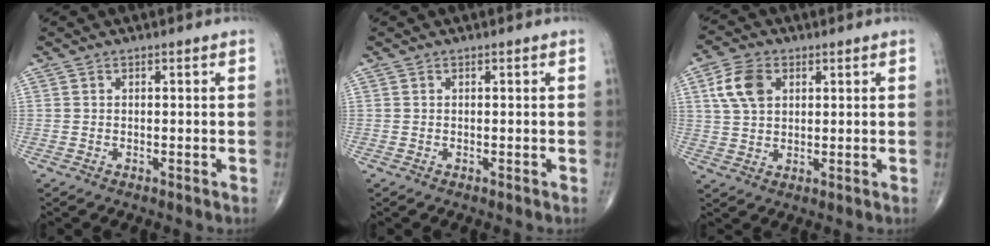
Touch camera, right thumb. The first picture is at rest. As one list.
[{"total": 0.0}, {"total": 7.5, "force": [2.5, 5.1, 5.0], "torque": [-0.090, 0.000, 0.046]}]